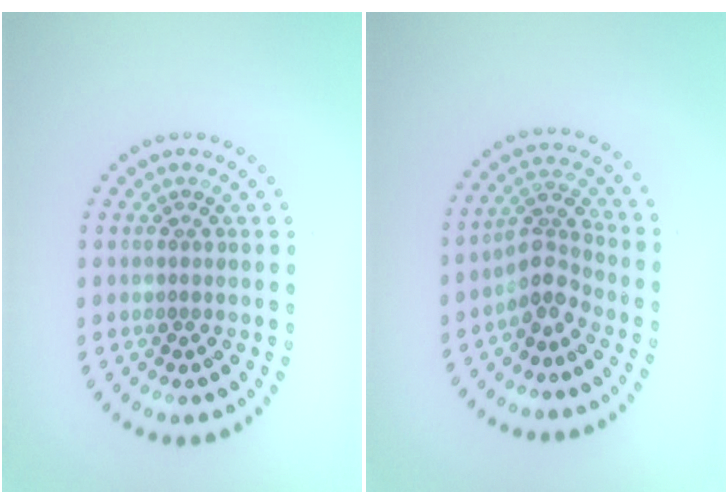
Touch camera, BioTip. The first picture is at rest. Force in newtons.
{"total": 2.9, "press": 2.2, "slide": 1.9}